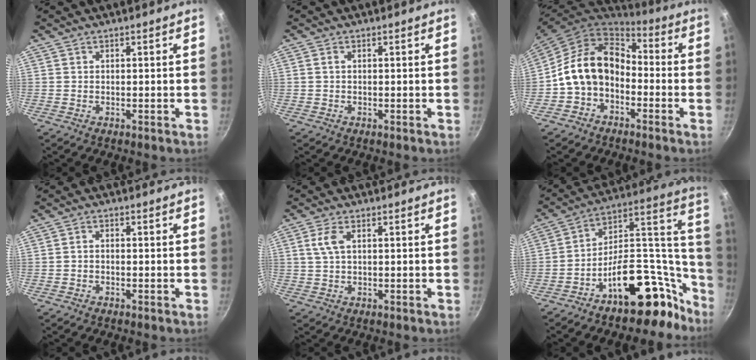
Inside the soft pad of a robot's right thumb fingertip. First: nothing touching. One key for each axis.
{"total": 0.6, "fx": 0.1, "fy": 0.4, "fz": 0.5, "tx": -0.011, "ty": 0.003, "tz": 0.001}
{"total": 13.7, "fx": -2.4, "fy": 10.2, "fz": 8.8, "tx": -0.135, "ty": 0.050, "tz": -0.059}
{"total": 1.2, "fx": -0.6, "fy": 0.7, "fz": 0.7, "tx": -0.013, "ty": 0.009, "tz": -0.014}
{"total": 3.2, "fx": 0.8, "fy": 1.2, "fz": 2.9, "tx": -0.066, "ty": 0.005, "tz": 0.018}
{"total": 24.1, "fx": -14.3, "fy": 12.5, "fz": 15.0, "tx": -0.133, "ty": 0.134, "tz": -0.217}